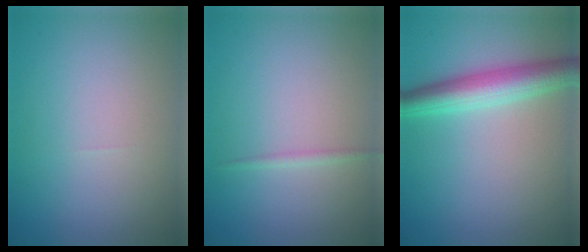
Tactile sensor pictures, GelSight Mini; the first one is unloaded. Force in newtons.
{"total": 0.7, "press": 0.7, "slide": 0.0}
{"total": 4.6, "press": 4.6, "slide": 0.0}